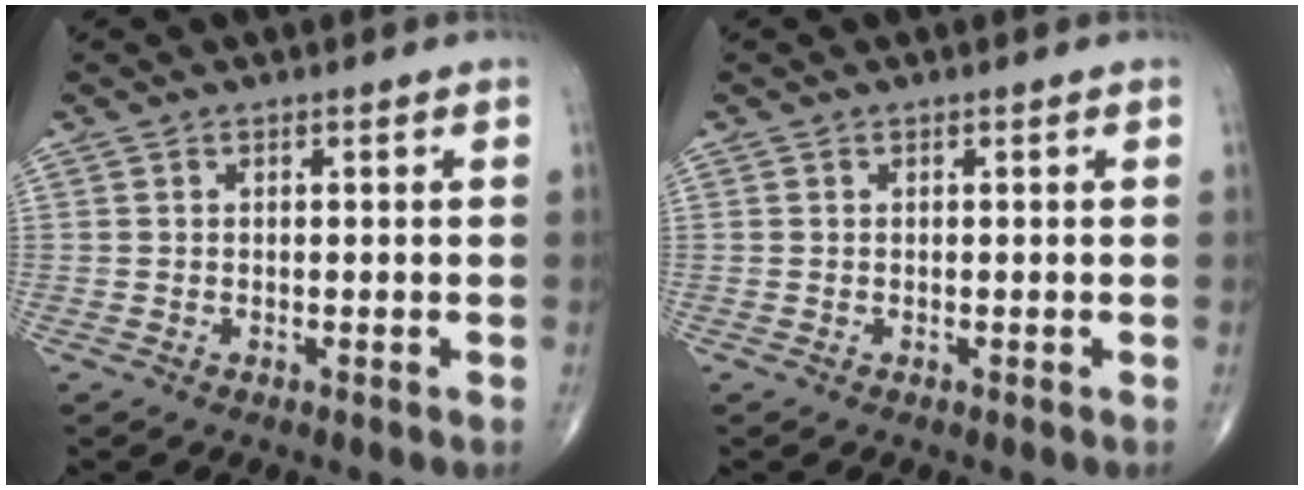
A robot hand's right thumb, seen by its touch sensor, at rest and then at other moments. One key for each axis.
{"total": 0.0}